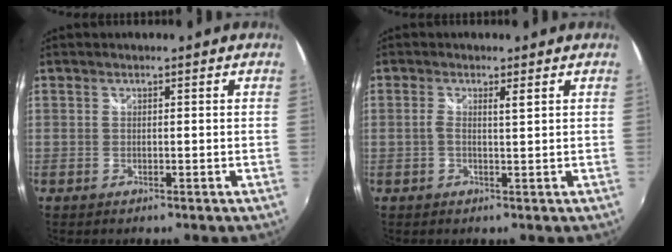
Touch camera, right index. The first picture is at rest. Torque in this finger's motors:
{"motor_torque": [-0.10, -0.08, 0.15, 0.00]}